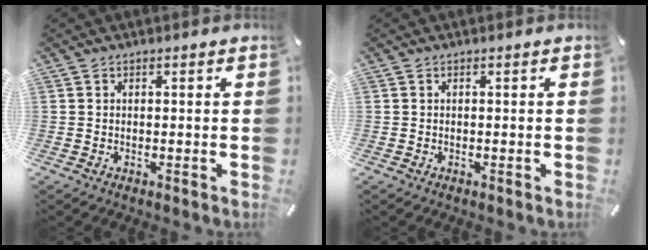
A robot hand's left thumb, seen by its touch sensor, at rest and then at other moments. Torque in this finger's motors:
{"motor_torque": [-0.10, 0.26, -0.09, 0.00, 0.00]}